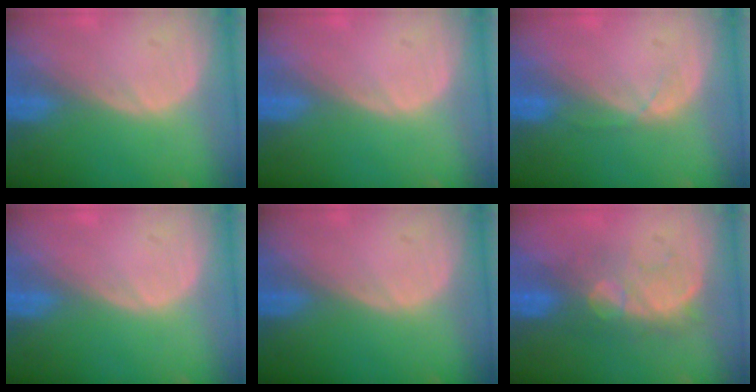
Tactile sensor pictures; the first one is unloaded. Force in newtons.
{"total": 0.0}
{"total": 1.4, "press": 1.3, "slide": 0.3}
{"total": 0.0}
{"total": 0.0}
{"total": 7.7, "press": 7.5, "slide": 1.9}